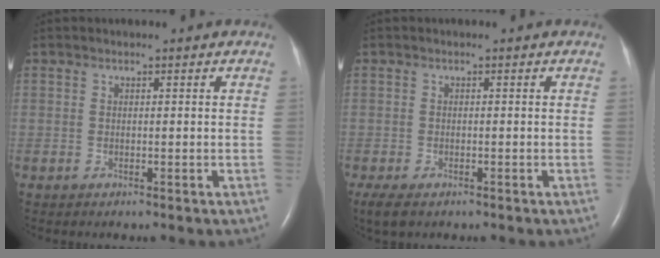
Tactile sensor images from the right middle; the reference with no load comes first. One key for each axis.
{"total": 4.4, "fx": -2.9, "fy": 2.1, "fz": 2.6, "tx": -0.052, "ty": -0.013, "tz": -0.045}